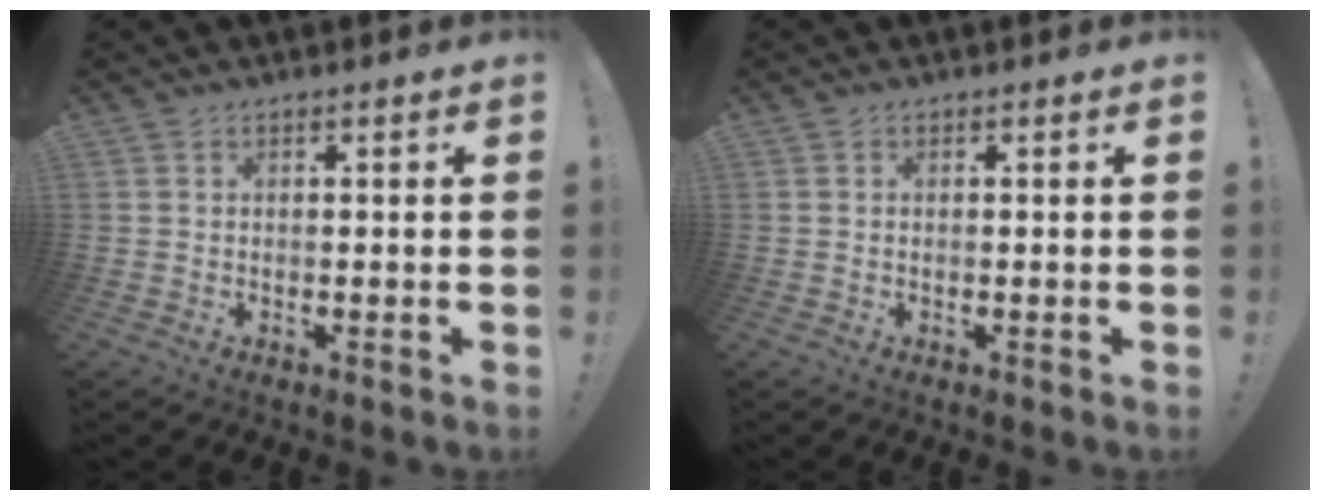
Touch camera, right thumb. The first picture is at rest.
{"total": 0.0}